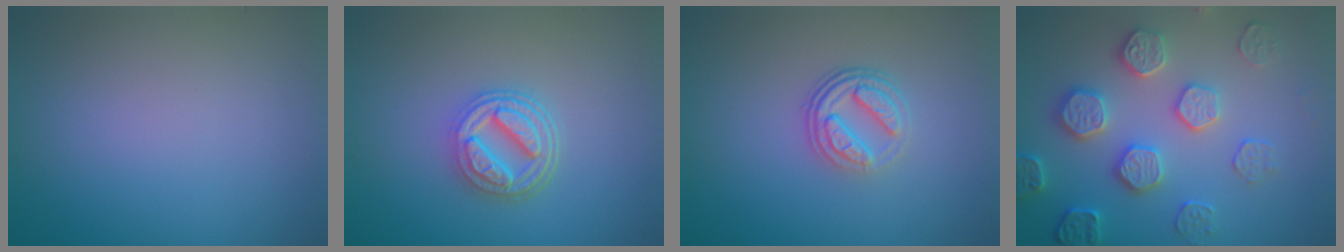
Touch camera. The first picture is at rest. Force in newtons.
{"total": 4.8, "press": 3.8, "slide": 3.1}
{"total": 3.9, "press": 2.8, "slide": 2.7}
{"total": 4.8, "press": 4.5, "slide": 1.5}